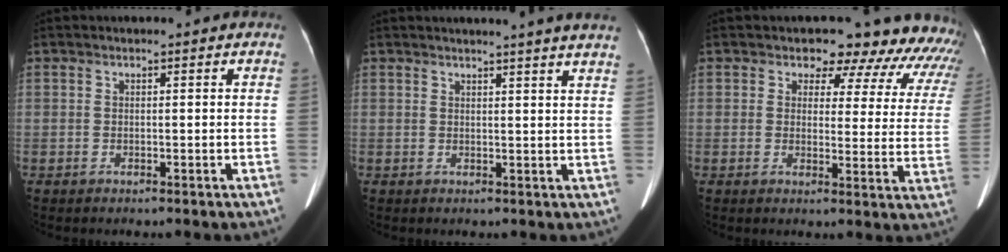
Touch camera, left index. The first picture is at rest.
{"total": 8.6, "force": [7.8, -0.9, 3.4], "torque": [-0.040, -0.013, 0.069]}
{"total": 16.1, "force": [14.2, 6.4, 3.9], "torque": [0.004, -0.040, 0.117]}